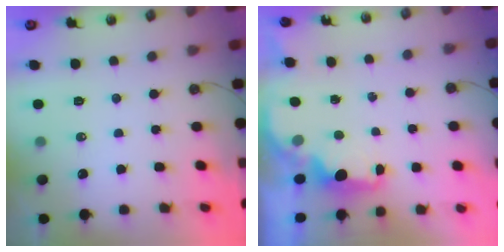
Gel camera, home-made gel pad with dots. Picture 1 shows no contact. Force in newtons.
{"total": 2.3, "press": 2.1, "slide": 0.8}